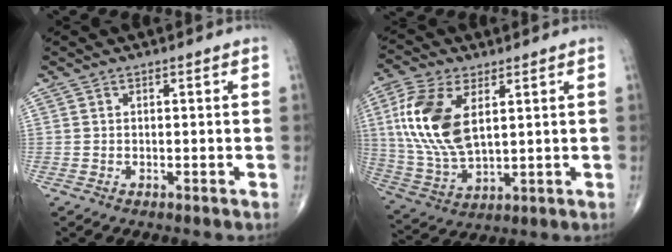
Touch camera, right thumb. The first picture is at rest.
{"total": 15.4, "force": [4.1, 8.0, 12.6], "torque": [-0.267, -0.010, 0.087]}